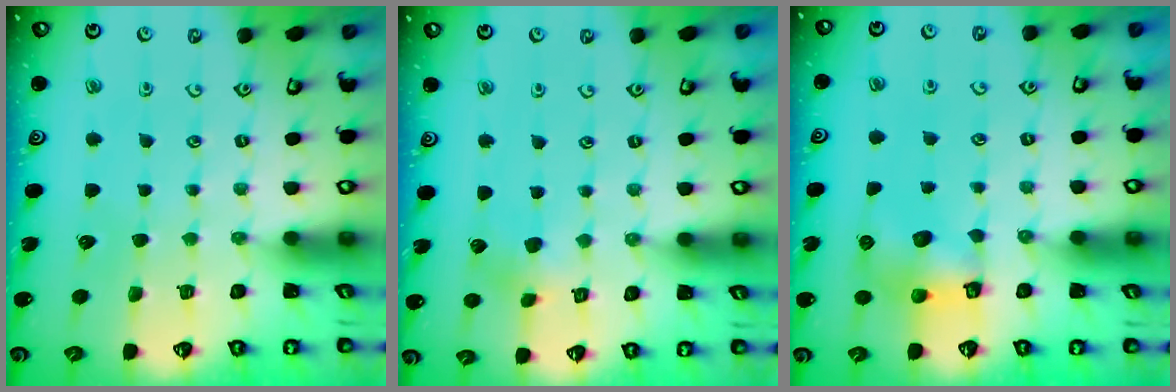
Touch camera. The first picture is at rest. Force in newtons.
{"total": 5.0, "press": 4.9, "slide": 0.8}
{"total": 6.7, "press": 6.7, "slide": 0.3}